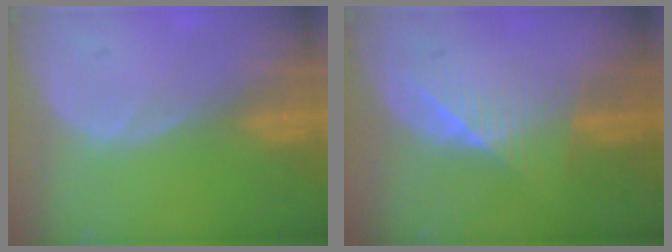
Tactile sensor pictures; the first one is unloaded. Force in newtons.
{"total": 6.1, "press": 5.7, "slide": 2.1}